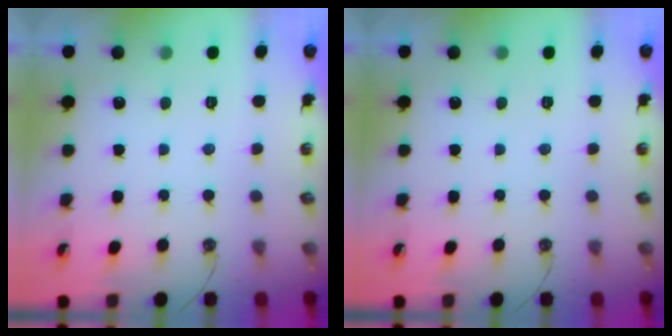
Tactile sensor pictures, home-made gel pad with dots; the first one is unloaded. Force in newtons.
{"total": 0.0}